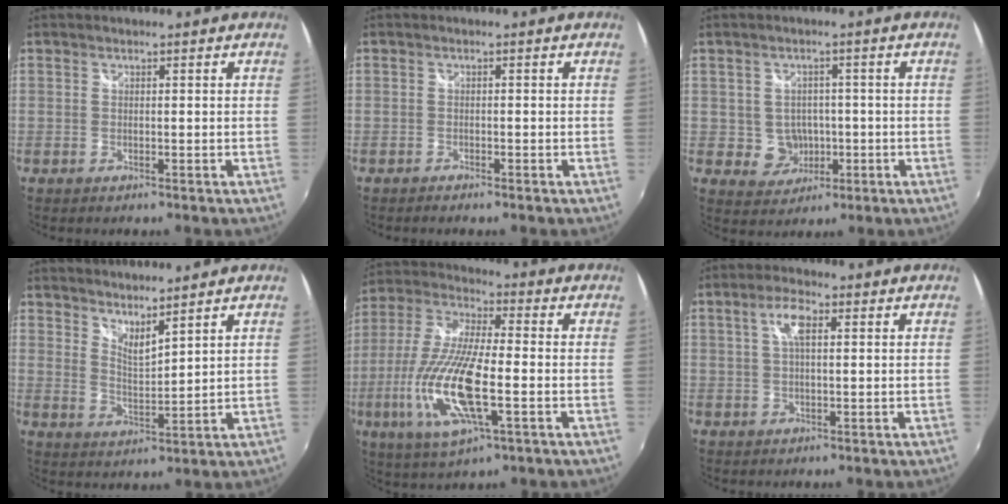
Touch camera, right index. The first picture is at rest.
{"total": 1.2, "force": [-1.1, 0.3, 0.4], "torque": [-0.015, -0.004, -0.021]}
{"total": 5.2, "force": [-0.7, 5.0, 1.1], "torque": [-0.032, 0.011, 0.004]}
{"total": 5.7, "force": [5.1, 0.7, 2.3], "torque": [-0.036, -0.010, 0.085]}
{"total": 17.9, "force": [-4.8, 4.8, 16.6], "torque": [-0.352, -0.019, -0.094]}
{"total": 4.4, "force": [1.3, 1.5, 4.0], "torque": [-0.076, 0.009, 0.023]}